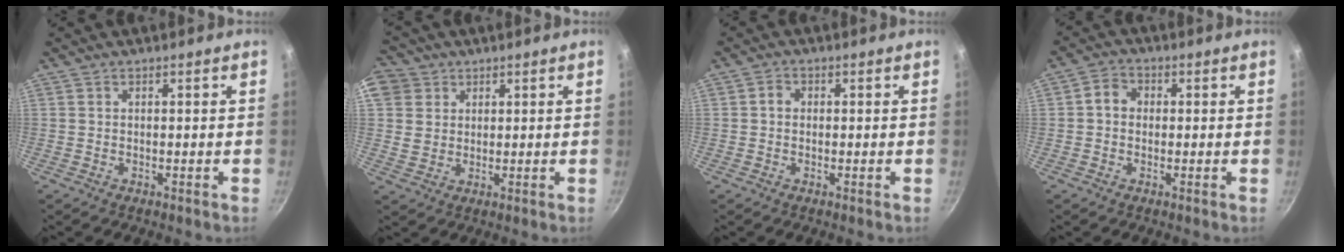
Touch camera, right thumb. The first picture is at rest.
{"total": 8.6, "force": [3.3, 7.6, 2.6], "torque": [-0.027, 0.003, 0.057]}
{"total": 1.9, "force": [0.1, 1.6, 1.0], "torque": [-0.014, 0.007, -0.002]}
{"total": 3.8, "force": [0.2, 3.2, 2.0], "torque": [-0.024, 0.010, -0.010]}